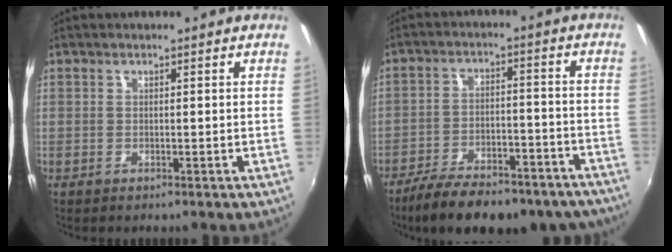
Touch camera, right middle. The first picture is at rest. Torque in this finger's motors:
{"motor_torque": [1.00, -1.14, 0.13, 0.09]}